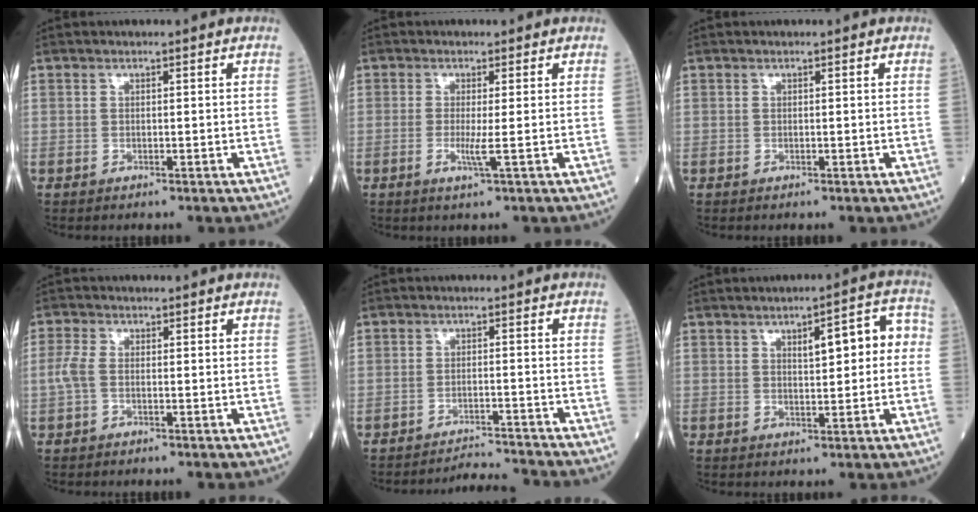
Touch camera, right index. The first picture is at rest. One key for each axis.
{"total": 2.4, "fx": -0.5, "fy": -0.5, "fz": 2.3, "tx": -0.050, "ty": -0.005, "tz": -0.008}
{"total": 0.0}
{"total": 2.5, "fx": -0.6, "fy": 1.3, "fz": 2.0, "tx": -0.057, "ty": 0.000, "tz": -0.017}
{"total": 5.0, "fx": -4.7, "fy": -1.6, "fz": -0.7, "tx": 0.013, "ty": -0.002, "tz": -0.076}
{"total": 6.8, "fx": 1.2, "fy": 2.0, "fz": 6.4, "tx": -0.085, "ty": 0.029, "tz": 0.017}